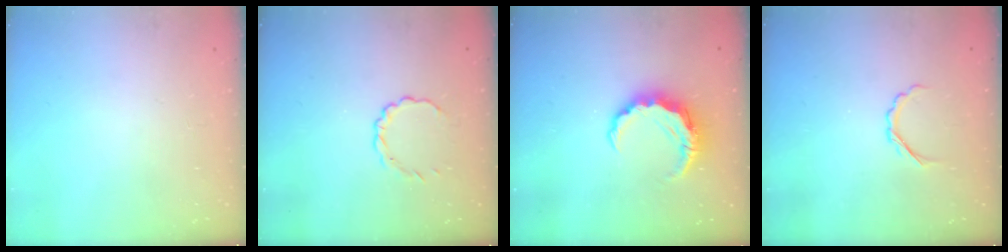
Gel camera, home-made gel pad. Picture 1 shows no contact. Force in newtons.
{"total": 2.8, "press": 2.6, "slide": 1.1}
{"total": 7.9, "press": 7.9, "slide": 0.4}
{"total": 2.9, "press": 2.8, "slide": 0.9}